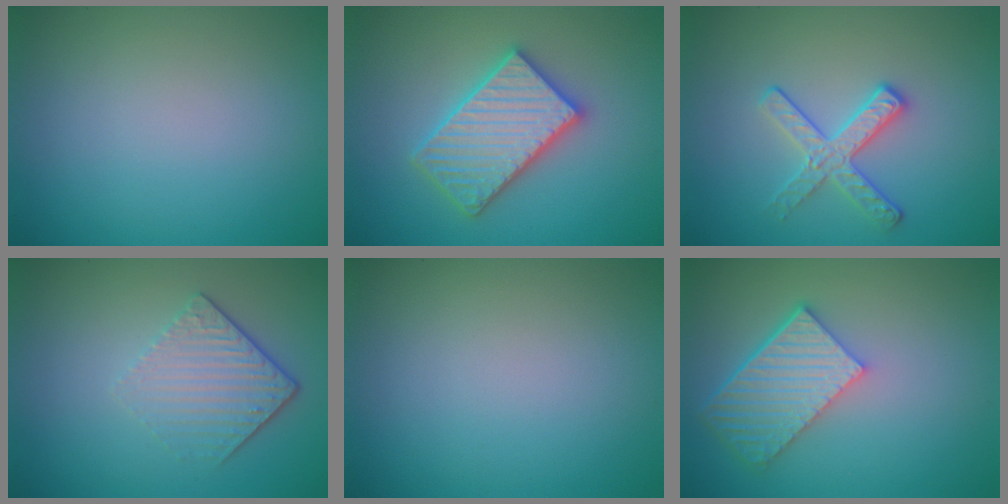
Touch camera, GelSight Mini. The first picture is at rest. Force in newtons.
{"total": 5.5, "press": 5.5, "slide": 0.9}
{"total": 2.8, "press": 2.7, "slide": 0.7}
{"total": 4.3, "press": 2.8, "slide": 3.3}
{"total": 0.0}
{"total": 5.7, "press": 4.3, "slide": 3.8}